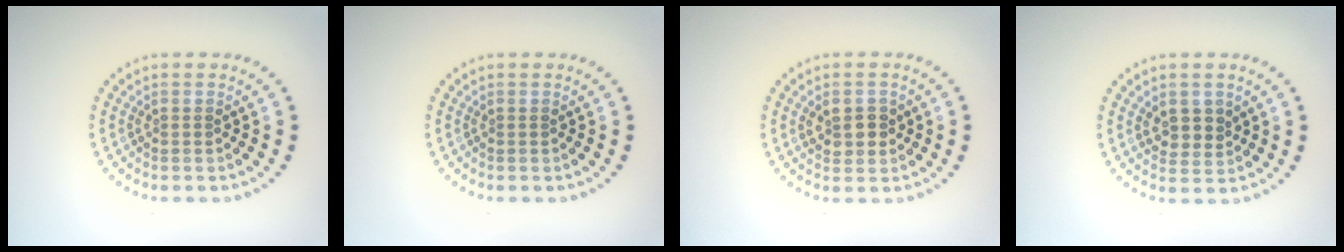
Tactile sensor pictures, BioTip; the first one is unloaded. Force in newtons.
{"total": 0.0}
{"total": 2.5, "press": 2.5, "slide": 0.4}
{"total": 2.3, "press": 2.1, "slide": 0.8}